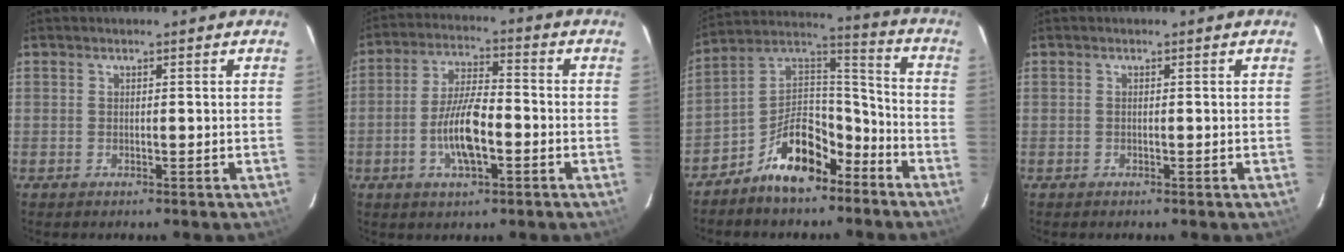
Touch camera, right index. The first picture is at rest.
{"total": 9.6, "force": [-3.1, 3.2, 8.5], "torque": [-0.170, 0.005, -0.055]}
{"total": 13.9, "force": [-9.0, 6.9, 8.0], "torque": [-0.159, 0.047, -0.150]}
{"total": 0.0}